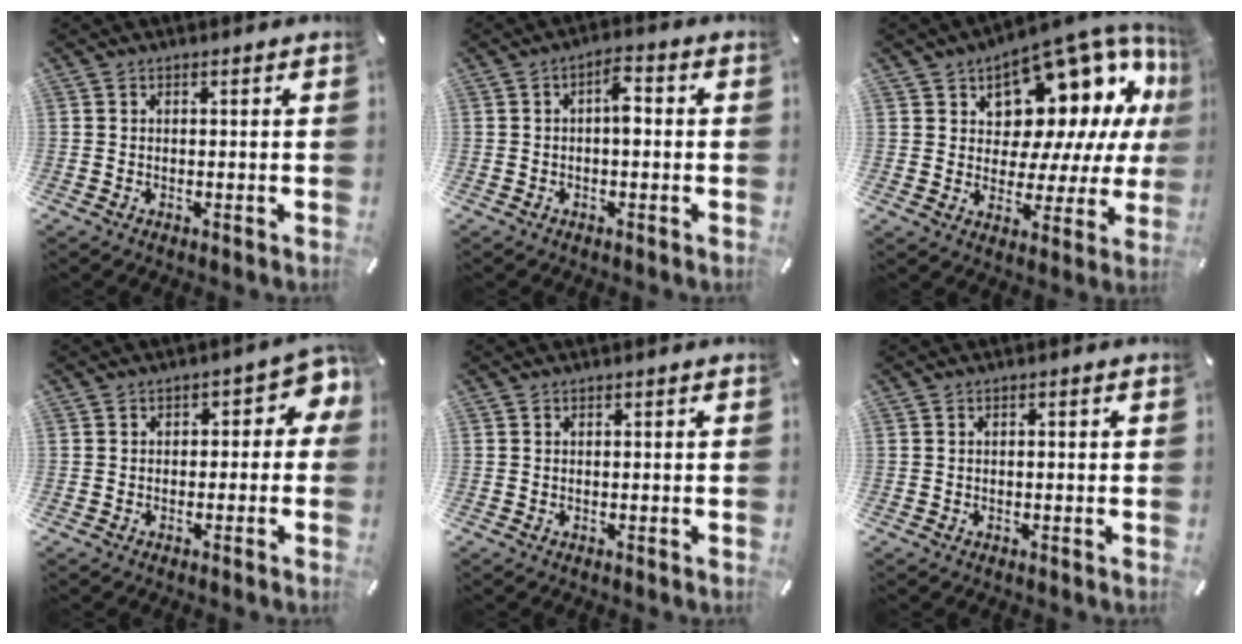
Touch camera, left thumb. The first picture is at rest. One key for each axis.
{"total": 4.6, "fx": -0.3, "fy": 2.1, "fz": 4.1, "tx": -0.062, "ty": 0.010, "tz": -0.012}
{"total": 14.0, "fx": 9.4, "fy": 8.4, "fz": 6.2, "tx": -0.079, "ty": -0.095, "tz": 0.161}
{"total": 4.7, "fx": 0.1, "fy": 3.1, "fz": 3.5, "tx": -0.045, "ty": 0.006, "tz": -0.005}
{"total": 0.0}
{"total": 0.6, "fx": -0.2, "fy": 0.2, "fz": 0.6, "tx": -0.011, "ty": -0.001, "tz": -0.003}